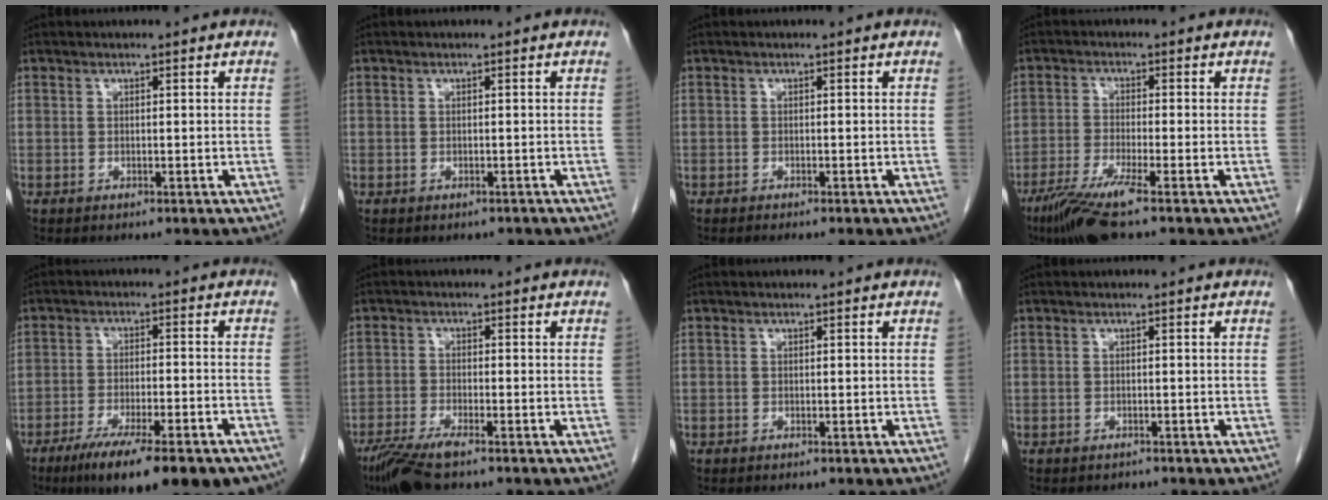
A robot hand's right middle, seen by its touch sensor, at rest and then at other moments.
{"total": 1.0, "force": [-0.9, 0.6, 0.1], "torque": [-0.006, 0.000, -0.012]}
{"total": 3.2, "force": [-2.8, 0.2, 1.5], "torque": [-0.015, -0.005, -0.037]}
{"total": 7.0, "force": [-4.6, -0.3, 5.3], "torque": [-0.105, -0.023, -0.090]}
{"total": 17.6, "force": [-12.4, 3.4, 11.9], "torque": [-0.137, -0.020, -0.185]}
{"total": 6.0, "force": [-4.4, 0.5, 4.0], "torque": [-0.081, -0.017, -0.082]}
{"total": 0.0}
{"total": 0.6, "force": [-0.6, 0.2, -0.1], "torque": [-0.005, -0.001, -0.010]}